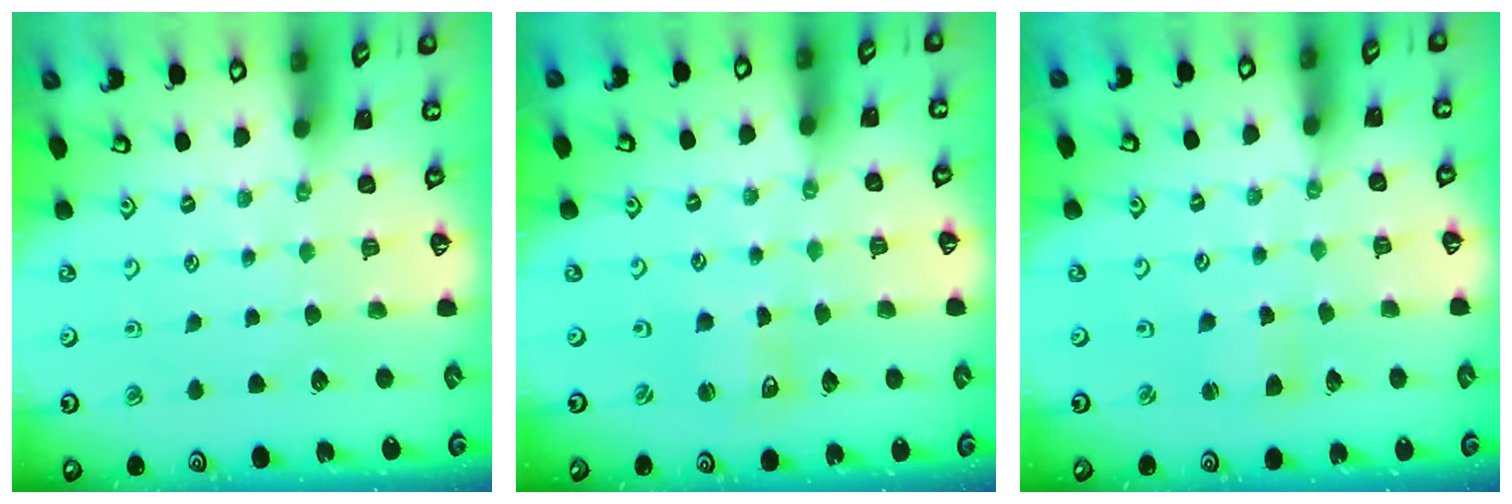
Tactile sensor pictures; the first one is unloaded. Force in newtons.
{"total": 1.5, "press": 1.5, "slide": 0.3}
{"total": 2.5, "press": 2.5, "slide": 0.1}